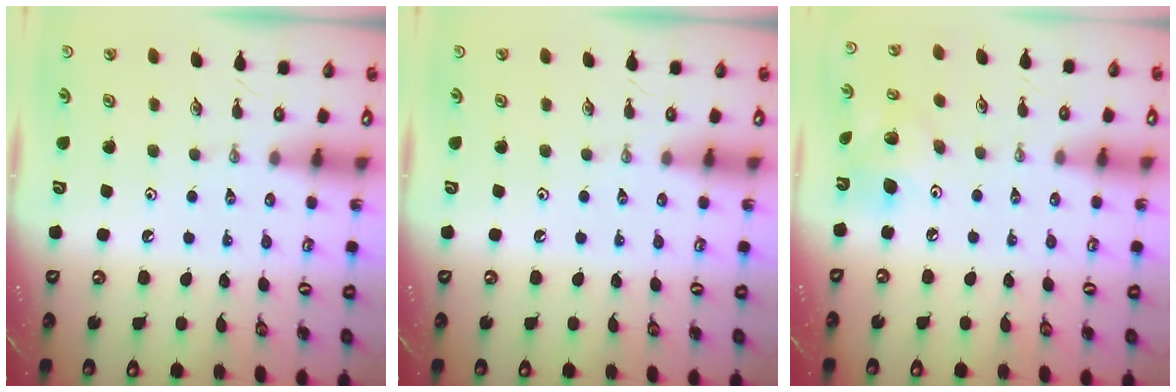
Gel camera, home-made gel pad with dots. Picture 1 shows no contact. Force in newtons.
{"total": 0.0}
{"total": 10.4, "press": 10.2, "slide": 1.8}